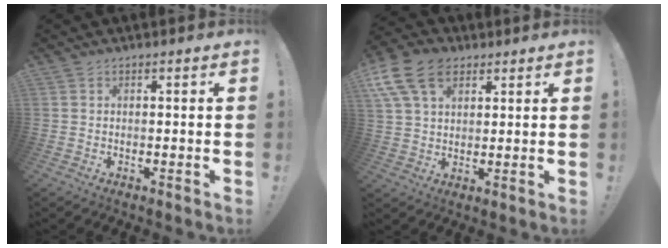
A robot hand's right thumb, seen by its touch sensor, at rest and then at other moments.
{"total": 14.3, "force": [6.7, 9.2, 8.5], "torque": [-0.160, -0.021, 0.129]}